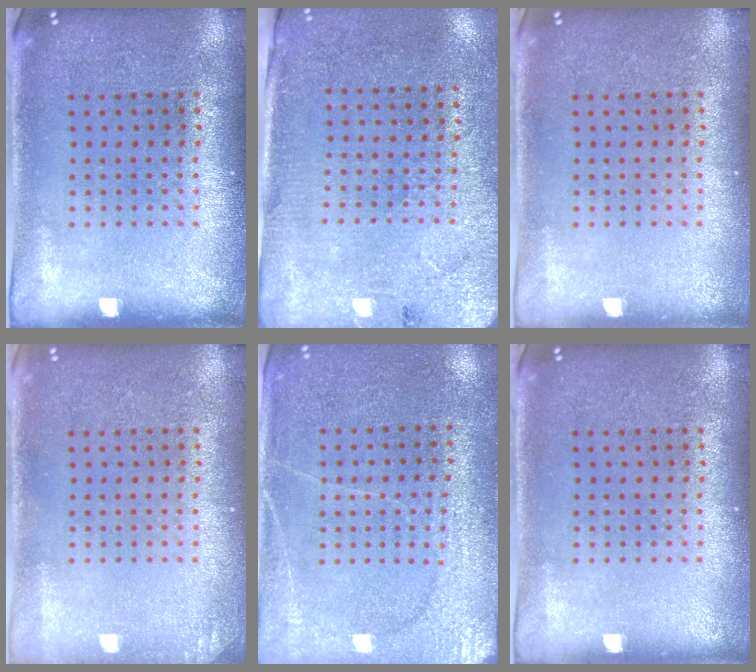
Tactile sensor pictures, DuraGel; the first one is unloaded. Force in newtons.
{"total": 2.7, "press": 2.4, "slide": 1.3}
{"total": 0.0}
{"total": 0.9, "press": 0.9, "slide": 0.2}
{"total": 2.8, "press": 2.7, "slide": 0.8}
{"total": 0.0}